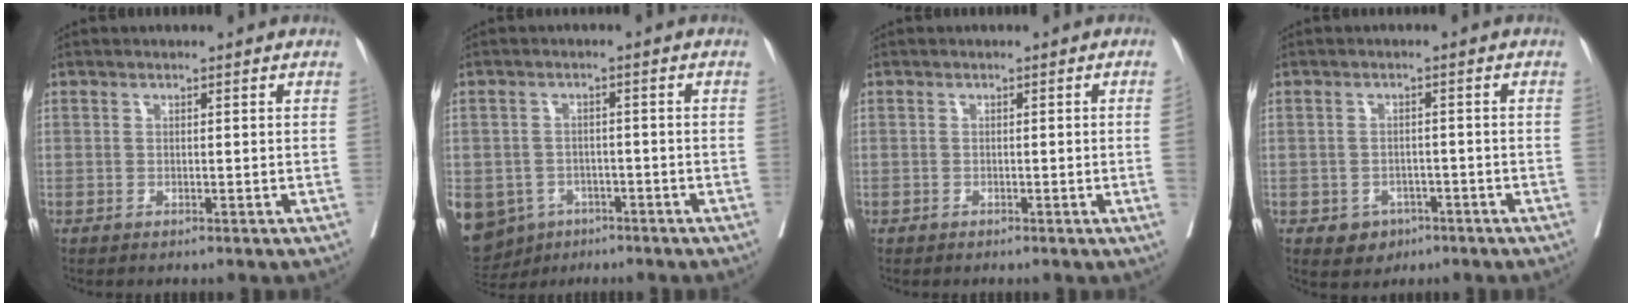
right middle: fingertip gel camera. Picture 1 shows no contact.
{"total": 13.3, "force": [-6.8, 10.5, 4.4], "torque": [-0.137, -0.004, -0.089]}
{"total": 1.1, "force": [-0.1, -0.4, 1.1], "torque": [-0.019, 0.000, -0.002]}
{"total": 3.4, "force": [-1.7, 2.7, 1.0], "torque": [-0.013, 0.006, -0.017]}